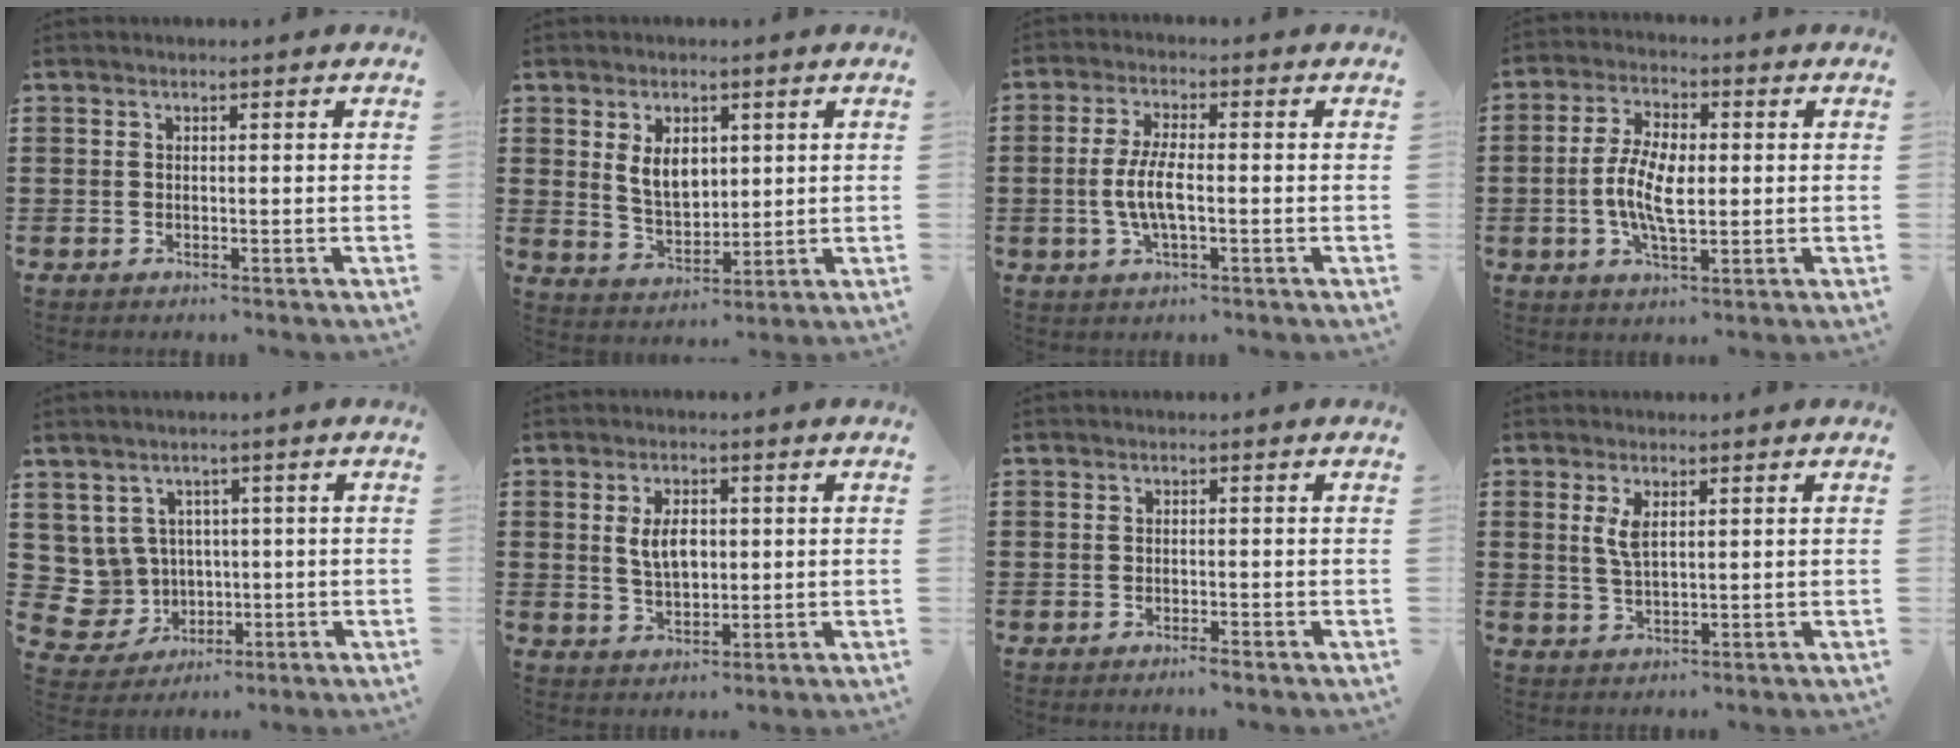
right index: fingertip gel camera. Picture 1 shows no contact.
{"total": 5.8, "force": [1.7, 3.7, 4.1], "torque": [-0.076, 0.006, 0.027]}
{"total": 5.4, "force": [-1.1, 1.6, 5.1], "torque": [-0.117, -0.004, -0.029]}
{"total": 7.5, "force": [-0.5, 3.4, 6.7], "torque": [-0.148, 0.000, -0.016]}
{"total": 6.0, "force": [1.0, 5.8, 1.0], "torque": [-0.071, -0.012, 0.021]}
{"total": 4.8, "force": [0.7, 2.7, 4.0], "torque": [-0.066, 0.004, 0.007]}
{"total": 1.0, "force": [-0.8, 0.1, 0.6], "torque": [-0.012, -0.005, -0.014]}
{"total": 3.2, "force": [1.2, 1.2, 2.7], "torque": [-0.058, 0.006, 0.019]}